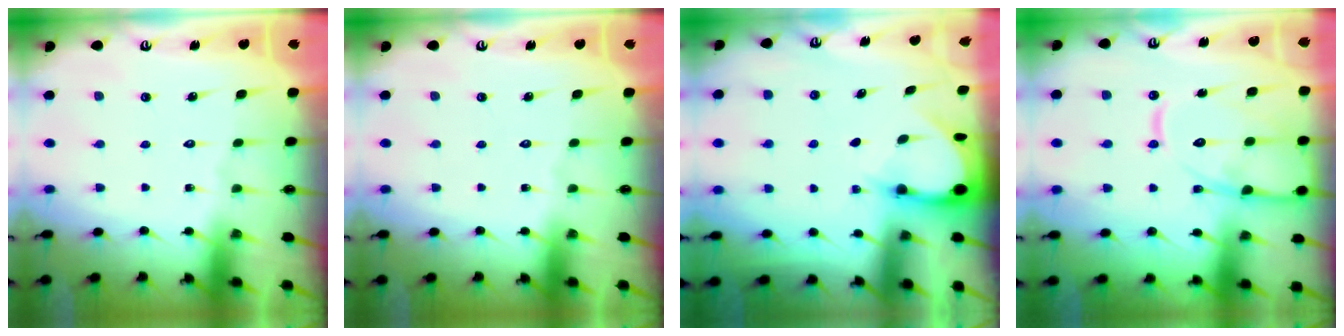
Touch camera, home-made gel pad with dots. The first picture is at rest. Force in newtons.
{"total": 0.0}
{"total": 3.1, "press": 3.1, "slide": 0.2}
{"total": 14.0, "press": 13.9, "slide": 1.3}